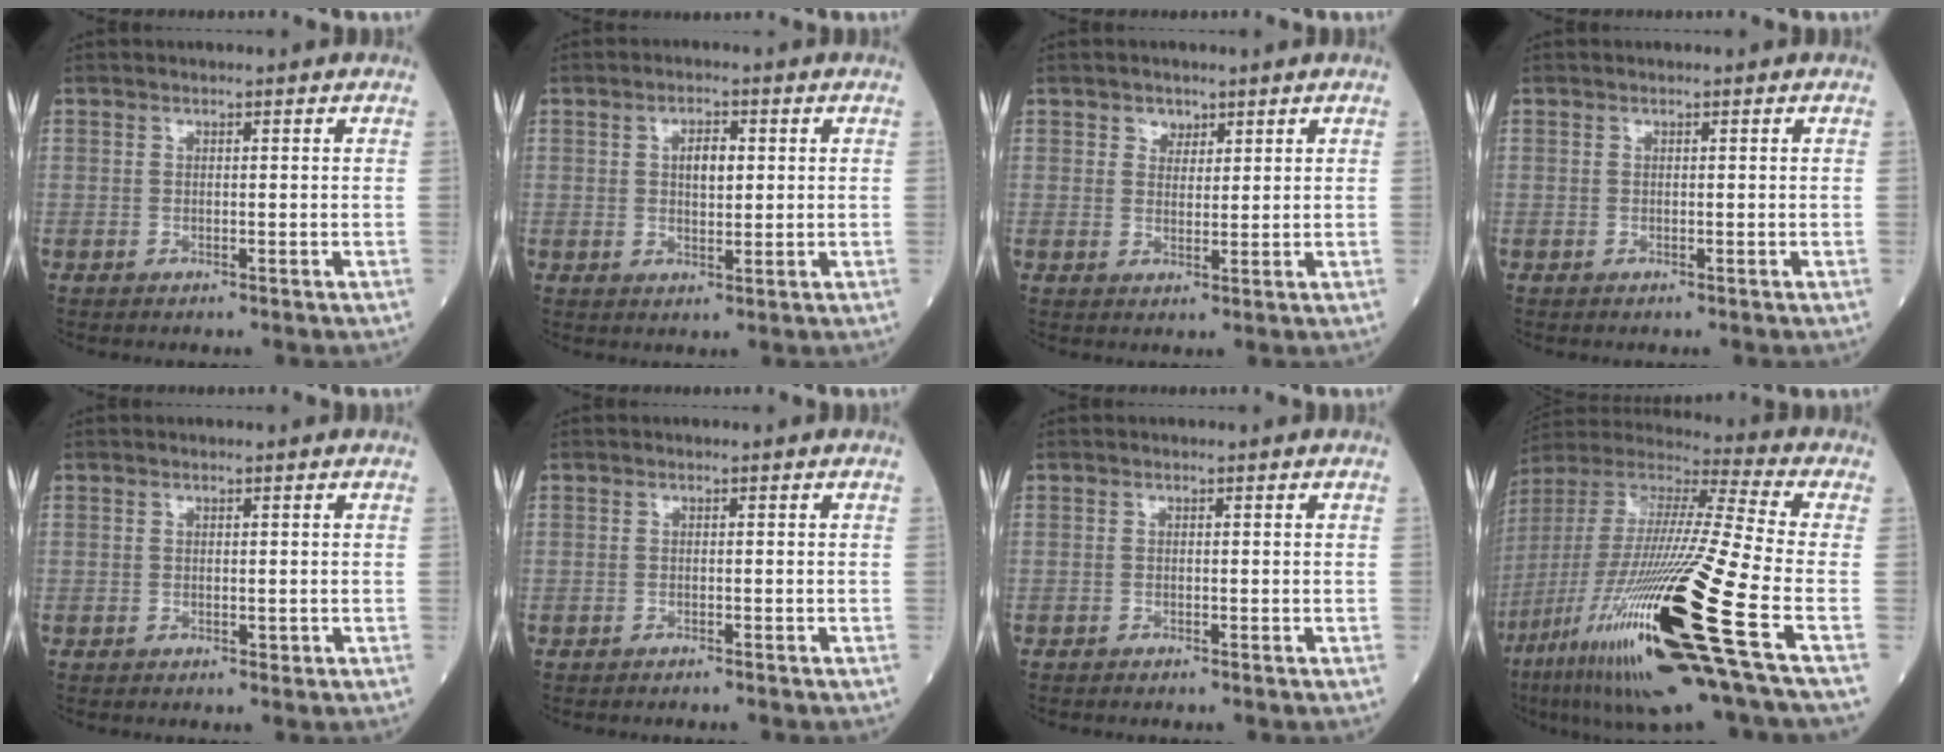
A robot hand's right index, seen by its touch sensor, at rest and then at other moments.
{"total": 3.6, "force": [0.8, 1.5, 3.1], "torque": [-0.051, 0.001, 0.012]}
{"total": 2.1, "force": [1.4, 1.5, 0.6], "torque": [-0.007, -0.001, 0.022]}
{"total": 0.0}
{"total": 0.6, "force": [0.0, 0.5, 0.3], "torque": [0.001, 0.001, 0.000]}
{"total": 1.7, "force": [-1.6, 0.1, 0.6], "torque": [-0.011, 0.000, -0.020]}
{"total": 0.7, "force": [-0.7, 0.0, 0.2], "torque": [-0.002, 0.000, -0.012]}
{"total": 30.6, "force": [-12.0, 1.3, 28.1], "torque": [-0.537, -0.070, -0.223]}